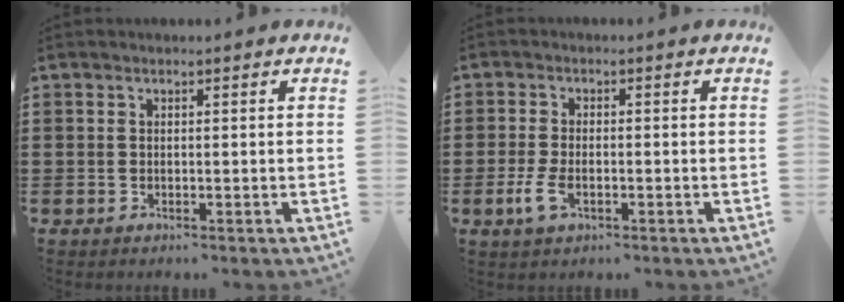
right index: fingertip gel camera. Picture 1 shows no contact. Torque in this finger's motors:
{"motor_torque": [1.12, 1.02, 0.16, 0.08]}